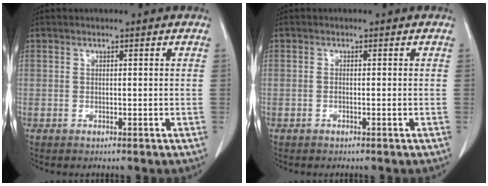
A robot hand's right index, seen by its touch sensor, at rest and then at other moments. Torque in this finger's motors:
{"motor_torque": [-0.05, 0.08, -0.03, -0.01]}